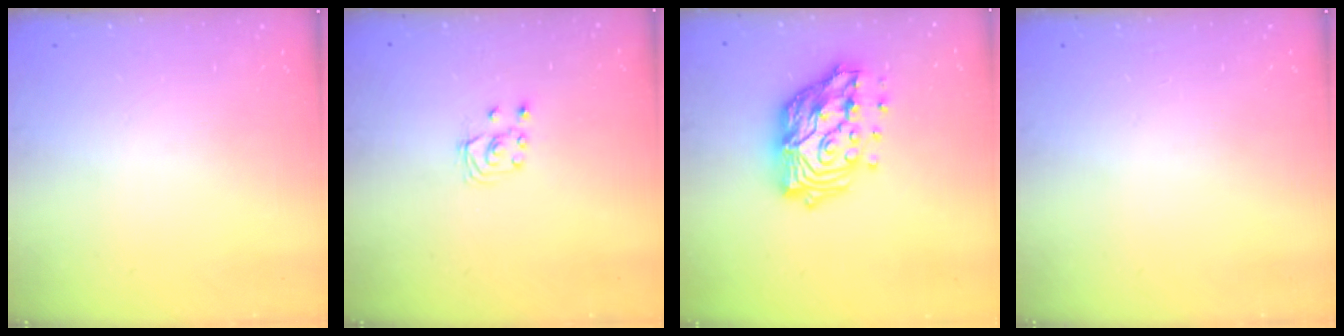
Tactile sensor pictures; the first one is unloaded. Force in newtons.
{"total": 3.5, "press": 3.5, "slide": 0.4}
{"total": 17.9, "press": 17.8, "slide": 1.7}
{"total": 0.0}